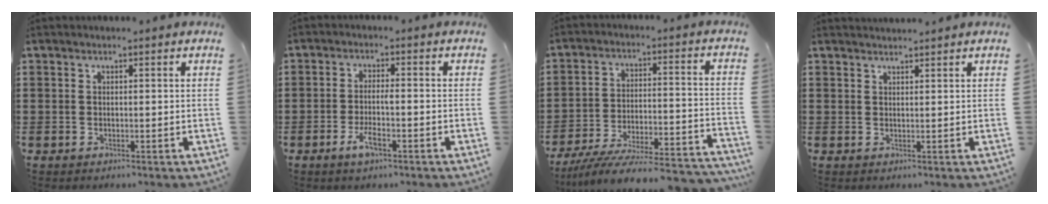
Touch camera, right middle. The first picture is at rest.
{"total": 3.4, "force": [-1.5, 0.9, 2.9], "torque": [-0.063, 0.000, -0.033]}
{"total": 8.3, "force": [-7.6, 0.3, 3.3], "torque": [-0.059, -0.002, -0.151]}
{"total": 1.3, "force": [1.3, 0.0, 0.1], "torque": [-0.004, -0.001, 0.024]}